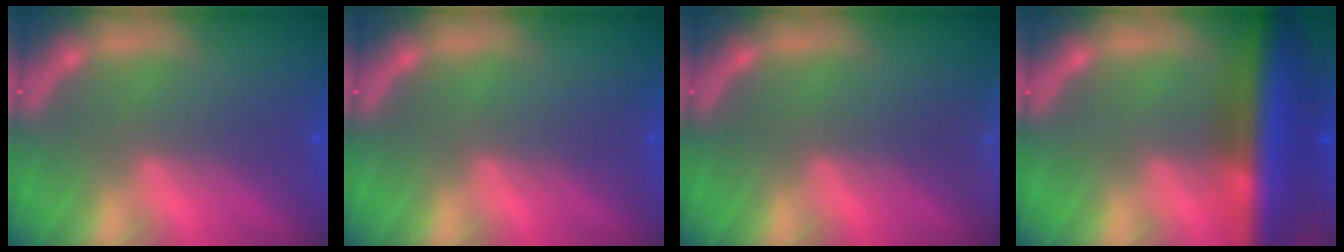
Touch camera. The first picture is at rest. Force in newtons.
{"total": 0.0}
{"total": 2.4}
{"total": 10.0}